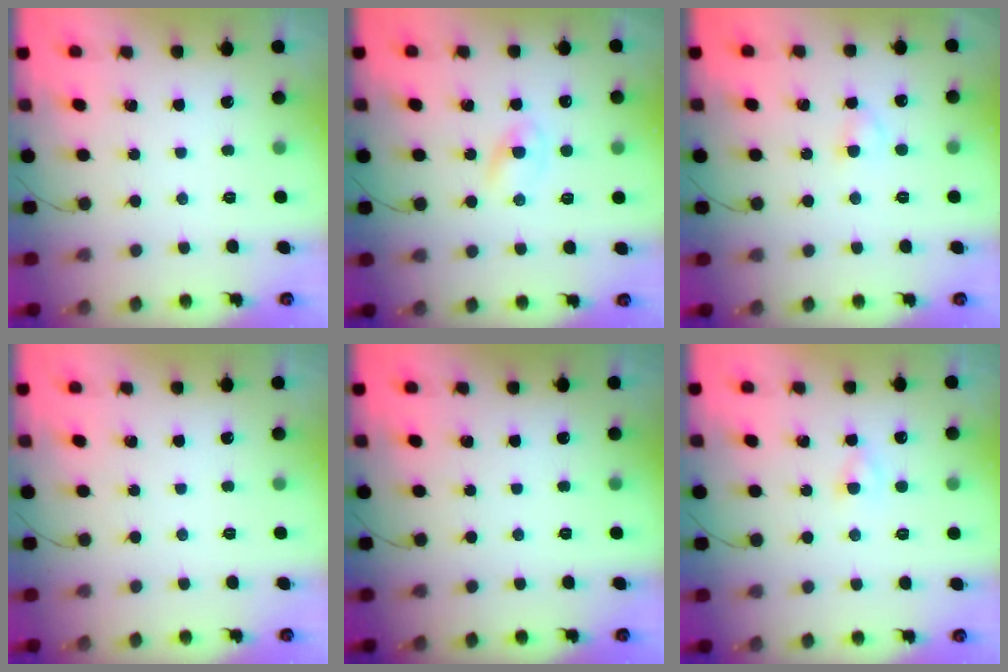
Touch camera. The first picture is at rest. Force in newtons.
{"total": 2.6, "press": 2.3, "slide": 1.1}
{"total": 2.4, "press": 2.2, "slide": 1.0}
{"total": 0.0}
{"total": 0.0}
{"total": 1.9, "press": 1.6, "slide": 0.9}